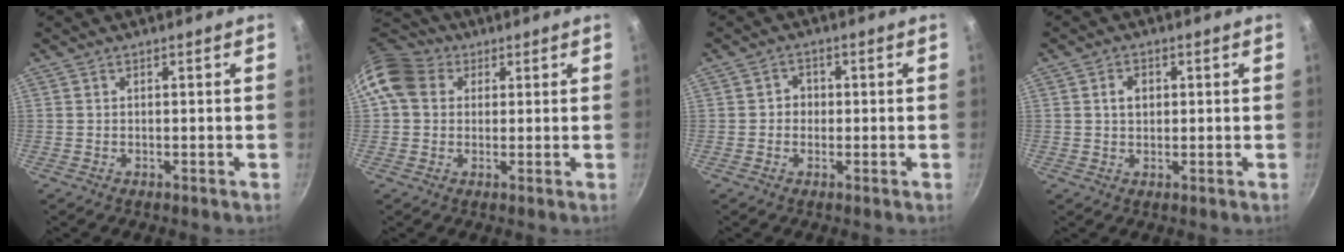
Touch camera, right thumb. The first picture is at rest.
{"total": 10.1, "force": [2.8, 8.2, 5.1], "torque": [-0.077, 0.014, 0.034]}
{"total": 2.5, "force": [-0.2, 2.3, 0.9], "torque": [0.004, 0.006, -0.007]}
{"total": 3.1, "force": [0.6, 2.3, 1.9], "torque": [-0.019, 0.003, 0.010]}